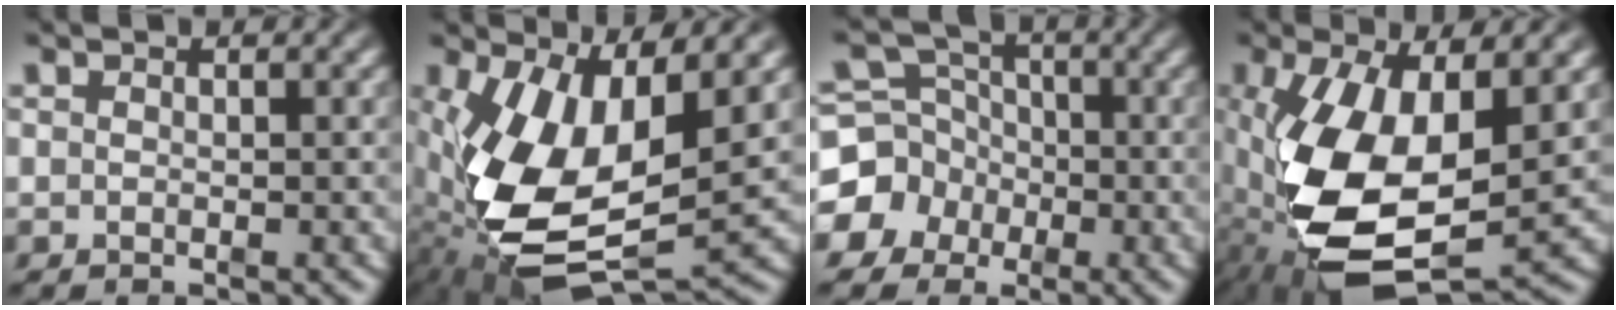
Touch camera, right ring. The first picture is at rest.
{"total": 12.4, "force": [-1.6, 6.9, 10.1], "torque": [-0.222, -0.050, 0.007]}
{"total": 10.4, "force": [-2.0, 9.5, 3.8], "torque": [-0.076, -0.041, -0.033]}
{"total": 12.8, "force": [-2.6, 6.9, 10.4], "torque": [-0.244, -0.060, -0.003]}